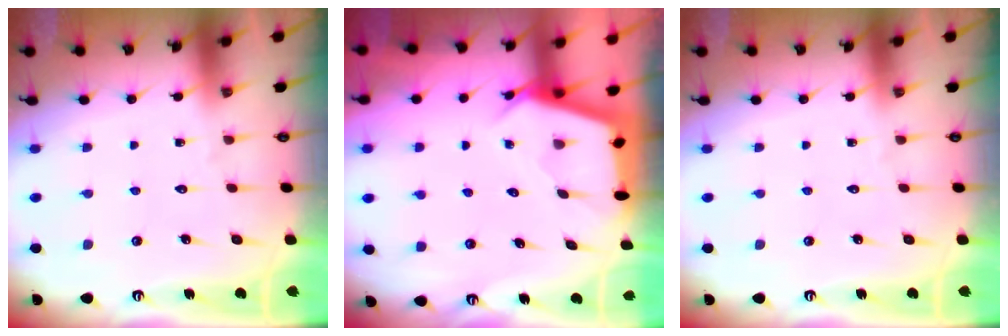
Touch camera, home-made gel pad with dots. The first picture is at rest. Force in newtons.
{"total": 2.9, "press": 2.9, "slide": 0.3}
{"total": 0.0}